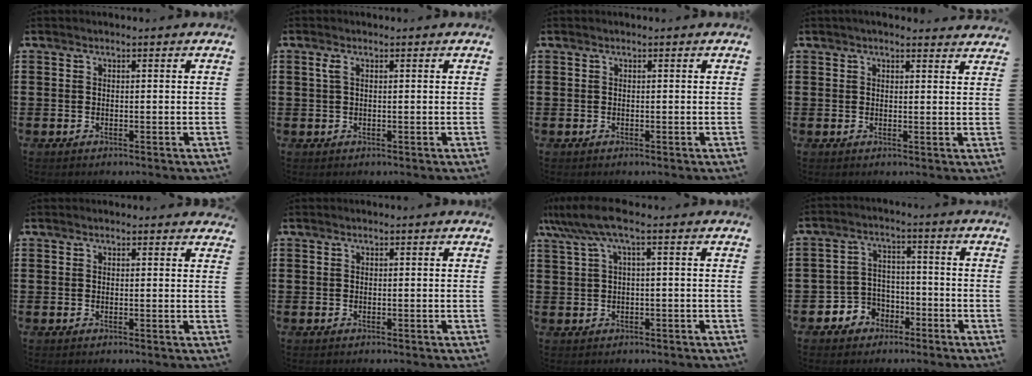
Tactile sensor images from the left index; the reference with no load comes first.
{"total": 1.6, "force": [0.3, 0.4, 1.5], "torque": [-0.030, 0.003, 0.004]}
{"total": 0.0}
{"total": 1.9, "force": [1.8, 0.2, 0.6], "torque": [-0.016, 0.002, 0.034]}
{"total": 0.9, "force": [0.7, 0.3, 0.3], "torque": [-0.008, 0.003, 0.014]}
{"total": 0.0}
{"total": 5.6, "force": [1.5, 0.5, 5.3], "torque": [-0.125, -0.010, 0.019]}
{"total": 4.8, "force": [-3.1, 3.7, 0.6], "torque": [-0.030, 0.009, -0.064]}